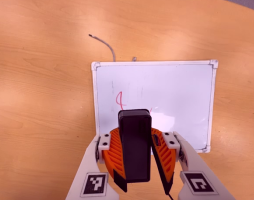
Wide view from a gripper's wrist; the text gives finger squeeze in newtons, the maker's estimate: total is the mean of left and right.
{"total": 10.1, "left": 10.4, "right": 9.7}